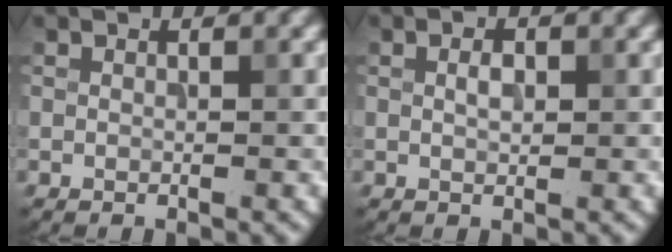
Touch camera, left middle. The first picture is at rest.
{"total": 1.2, "force": [0.2, 0.7, 1.0], "torque": [-0.019, 0.002, 0.003]}